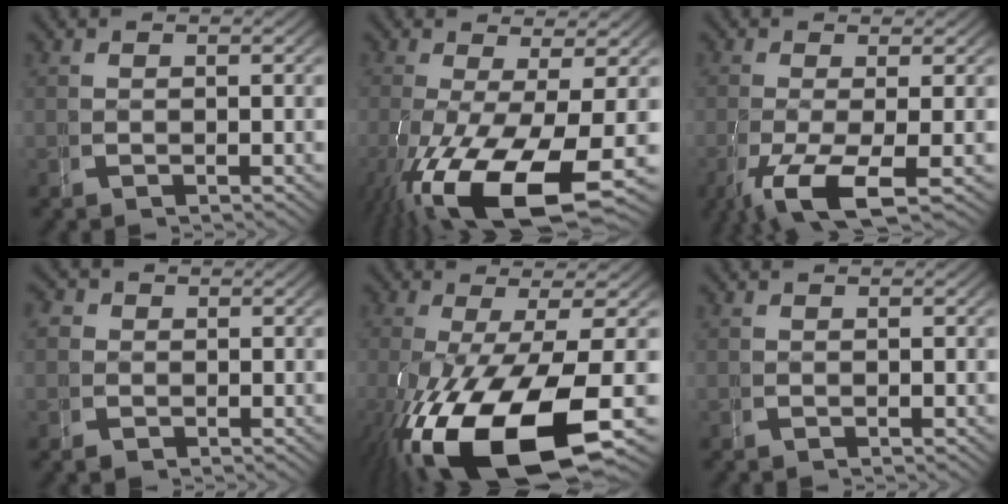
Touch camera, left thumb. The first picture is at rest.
{"total": 12.7, "force": [-3.7, 6.1, 10.5], "torque": [-0.204, -0.055, -0.024]}
{"total": 7.3, "force": [-3.4, 3.0, 5.7], "torque": [-0.120, -0.035, -0.036]}
{"total": 2.7, "force": [-0.1, 2.7, 0.7], "torque": [-0.003, -0.002, -0.009]}
{"total": 14.6, "force": [-3.8, 6.7, 12.4], "torque": [-0.255, -0.050, -0.024]}
{"total": 0.6, "force": [0.3, -0.5, -0.2], "torque": [0.008, -0.002, 0.006]}